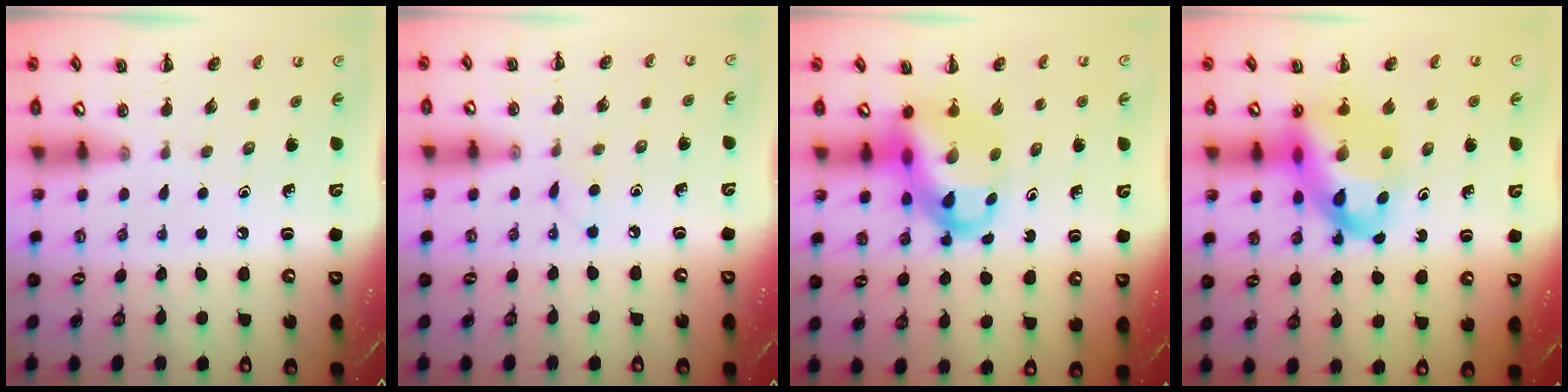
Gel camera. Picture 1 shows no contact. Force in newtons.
{"total": 2.9, "press": 2.8, "slide": 1.0}
{"total": 11.3, "press": 10.8, "slide": 3.1}
{"total": 15.8, "press": 15.2, "slide": 4.0}